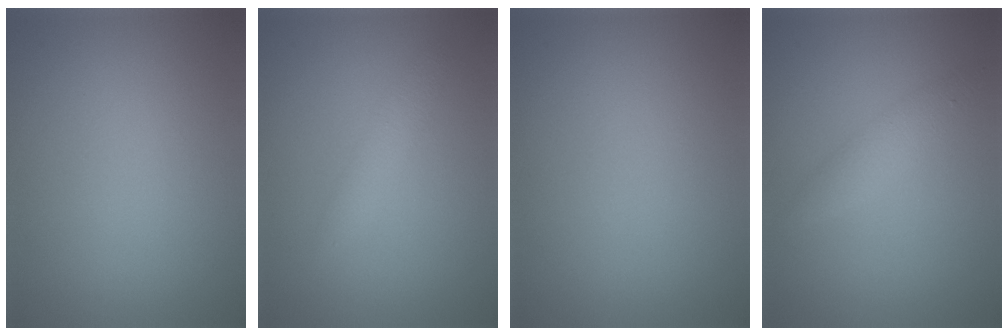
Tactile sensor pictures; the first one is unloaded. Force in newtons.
{"total": 1.6, "press": 1.6, "slide": 0.0}
{"total": 0.0}
{"total": 1.8, "press": 1.8, "slide": 0.1}